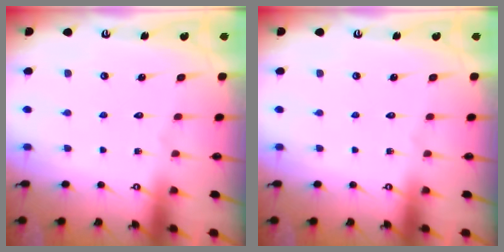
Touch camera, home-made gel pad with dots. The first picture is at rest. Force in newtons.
{"total": 0.0}